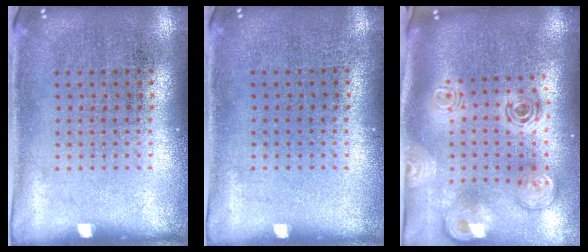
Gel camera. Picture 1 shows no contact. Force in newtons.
{"total": 0.0}
{"total": 2.9, "press": 2.1, "slide": 2.1}